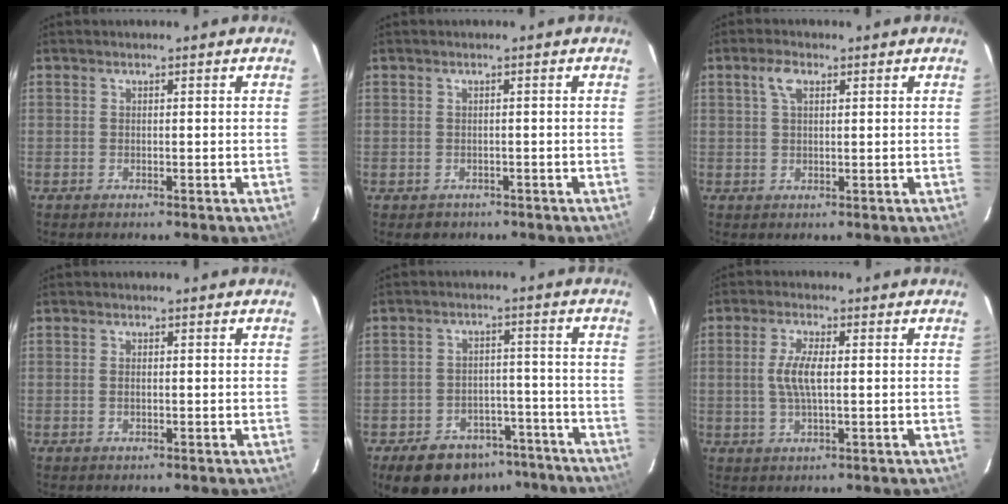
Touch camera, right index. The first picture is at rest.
{"total": 1.9, "force": [-0.8, 1.7, 0.1], "torque": [-0.003, 0.003, -0.006]}
{"total": 3.1, "force": [1.3, 1.5, 2.3], "torque": [-0.047, 0.008, 0.025]}
{"total": 1.0, "force": [-0.1, 0.5, 0.9], "torque": [-0.017, 0.001, -0.002]}
{"total": 14.4, "force": [-10.6, 8.3, 5.0], "torque": [-0.107, 0.027, -0.126]}
{"total": 5.6, "force": [0.3, 1.8, 5.3], "torque": [-0.104, 0.002, 0.008]}